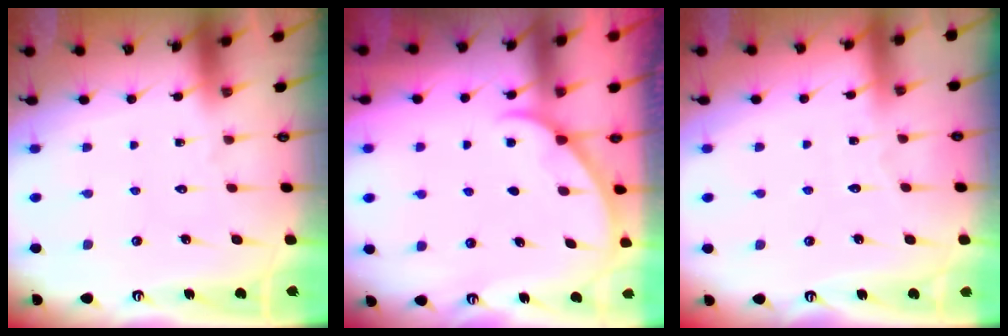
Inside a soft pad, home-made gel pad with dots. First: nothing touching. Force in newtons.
{"total": 1.6, "press": 1.6, "slide": 0.2}
{"total": 2.6, "press": 2.6, "slide": 0.4}